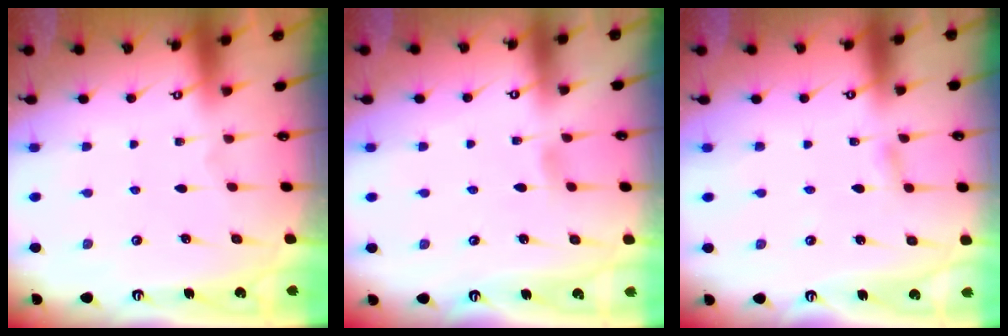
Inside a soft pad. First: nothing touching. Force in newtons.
{"total": 2.9, "press": 2.9, "slide": 0.4}
{"total": 2.8, "press": 2.8, "slide": 0.3}